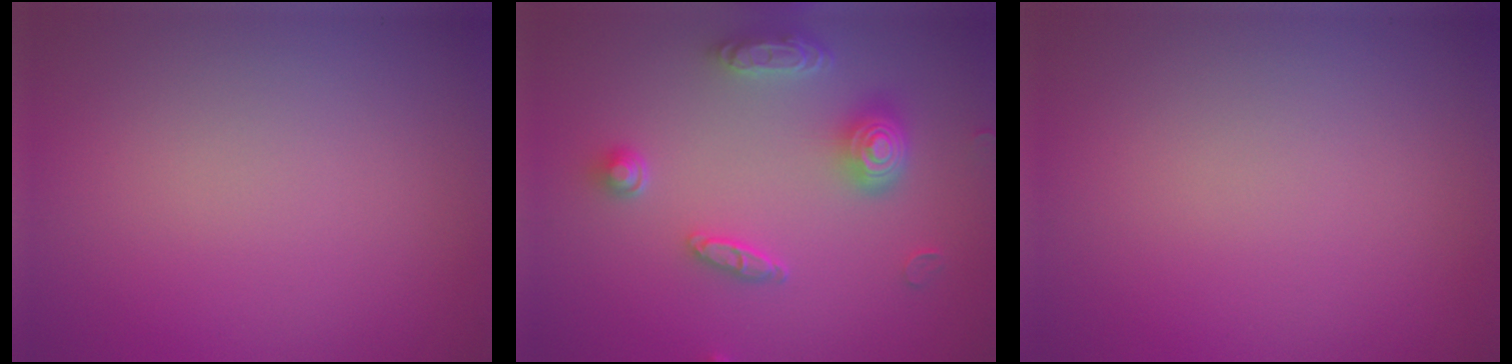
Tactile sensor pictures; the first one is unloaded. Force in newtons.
{"total": 4.8, "press": 3.9, "slide": 2.7}
{"total": 0.0}